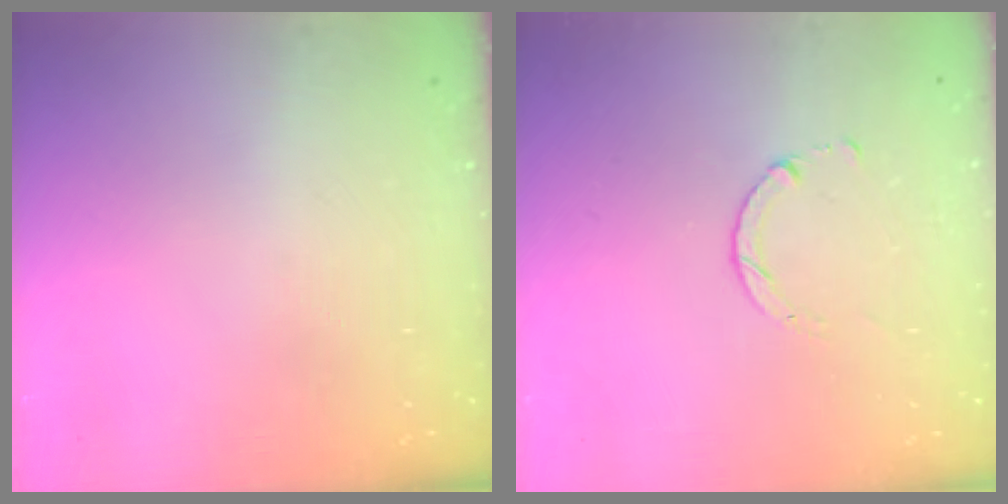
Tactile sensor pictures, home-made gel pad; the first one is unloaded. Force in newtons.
{"total": 1.4, "press": 1.4, "slide": 0.2}